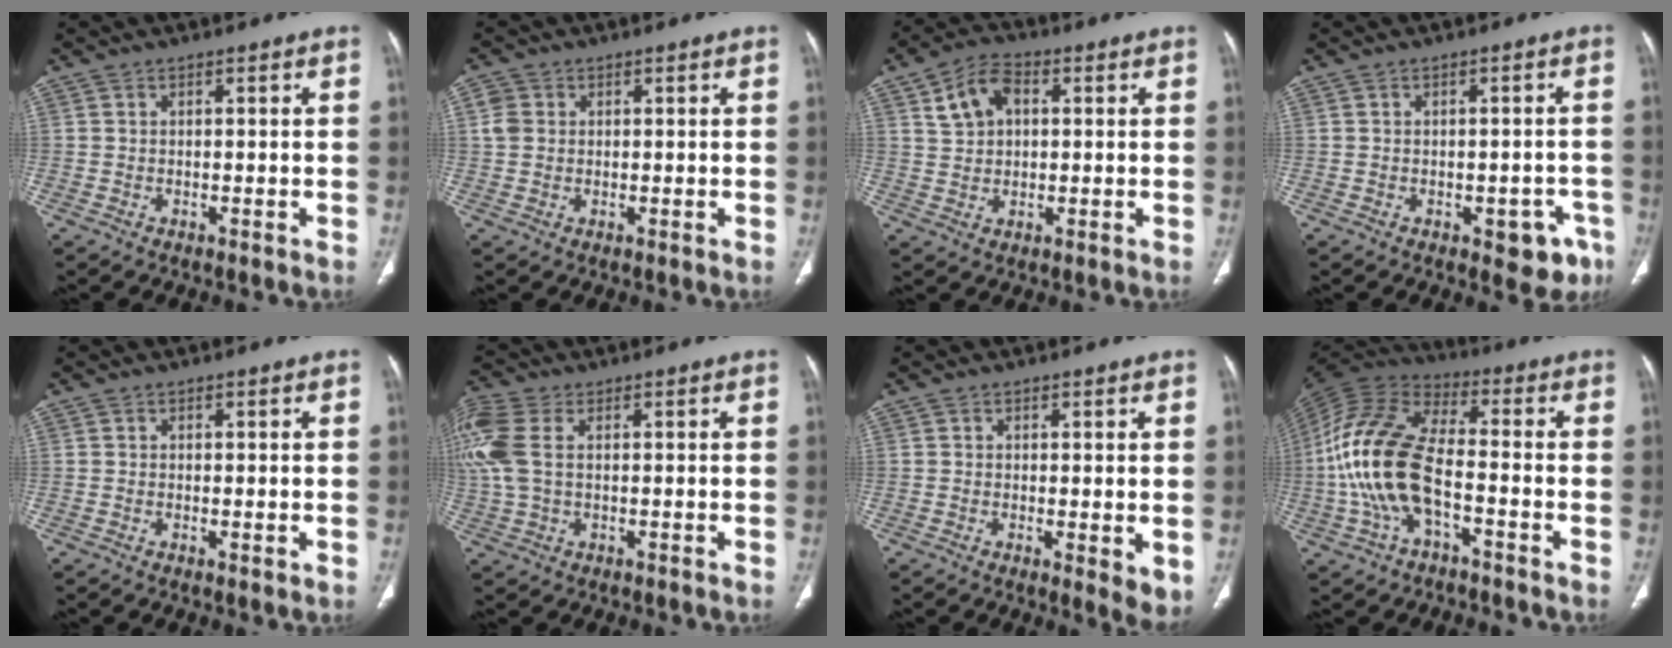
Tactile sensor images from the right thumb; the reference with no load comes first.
{"total": 3.1, "force": [0.6, 2.6, 1.5], "torque": [-0.028, 0.004, 0.012]}
{"total": 7.6, "force": [2.3, 5.2, 5.0], "torque": [-0.078, 0.010, 0.037]}
{"total": 6.3, "force": [-3.1, 3.5, 4.3], "torque": [-0.021, 0.015, -0.030]}
{"total": 0.6, "force": [0.0, 0.2, 0.5], "torque": [-0.015, -0.004, 0.000]}
{"total": 10.9, "force": [2.3, 6.7, 8.3], "torque": [-0.237, 0.021, 0.050]}
{"total": 4.5, "force": [-0.2, 1.7, 4.1], "torque": [-0.054, -0.015, -0.002]}
{"total": 16.5, "force": [-3.7, 8.2, 13.8], "torque": [-0.291, 0.035, -0.075]}